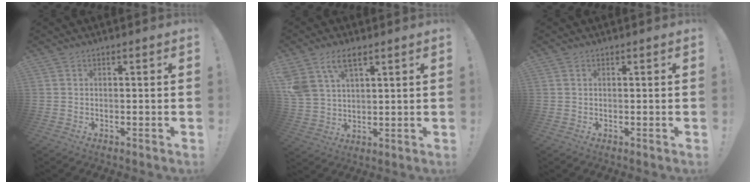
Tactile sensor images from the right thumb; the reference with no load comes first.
{"total": 9.4, "force": [5.5, 5.1, 5.6], "torque": [-0.111, -0.016, 0.108]}
{"total": 0.5, "force": [0.3, 0.3, 0.3], "torque": [-0.008, 0.001, 0.006]}